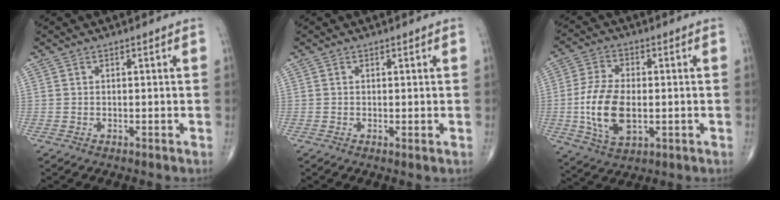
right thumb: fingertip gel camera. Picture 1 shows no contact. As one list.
[{"total": 0.6, "force": [0.1, 0.1, 0.6], "torque": [-0.016, -0.004, 0.000]}, {"total": 12.6, "force": [-1.5, 6.9, 10.4], "torque": [-0.204, -0.003, -0.023]}]